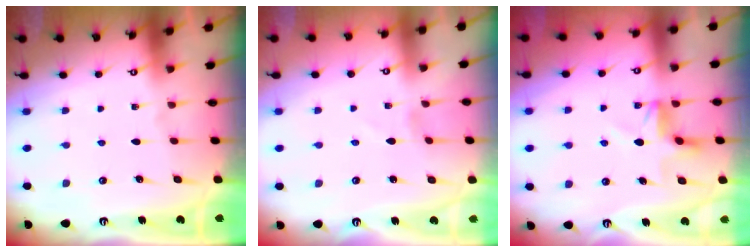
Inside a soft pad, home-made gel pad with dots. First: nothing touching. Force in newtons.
{"total": 1.2, "press": 1.2, "slide": 0.1}
{"total": 5.1, "press": 4.7, "slide": 2.1}